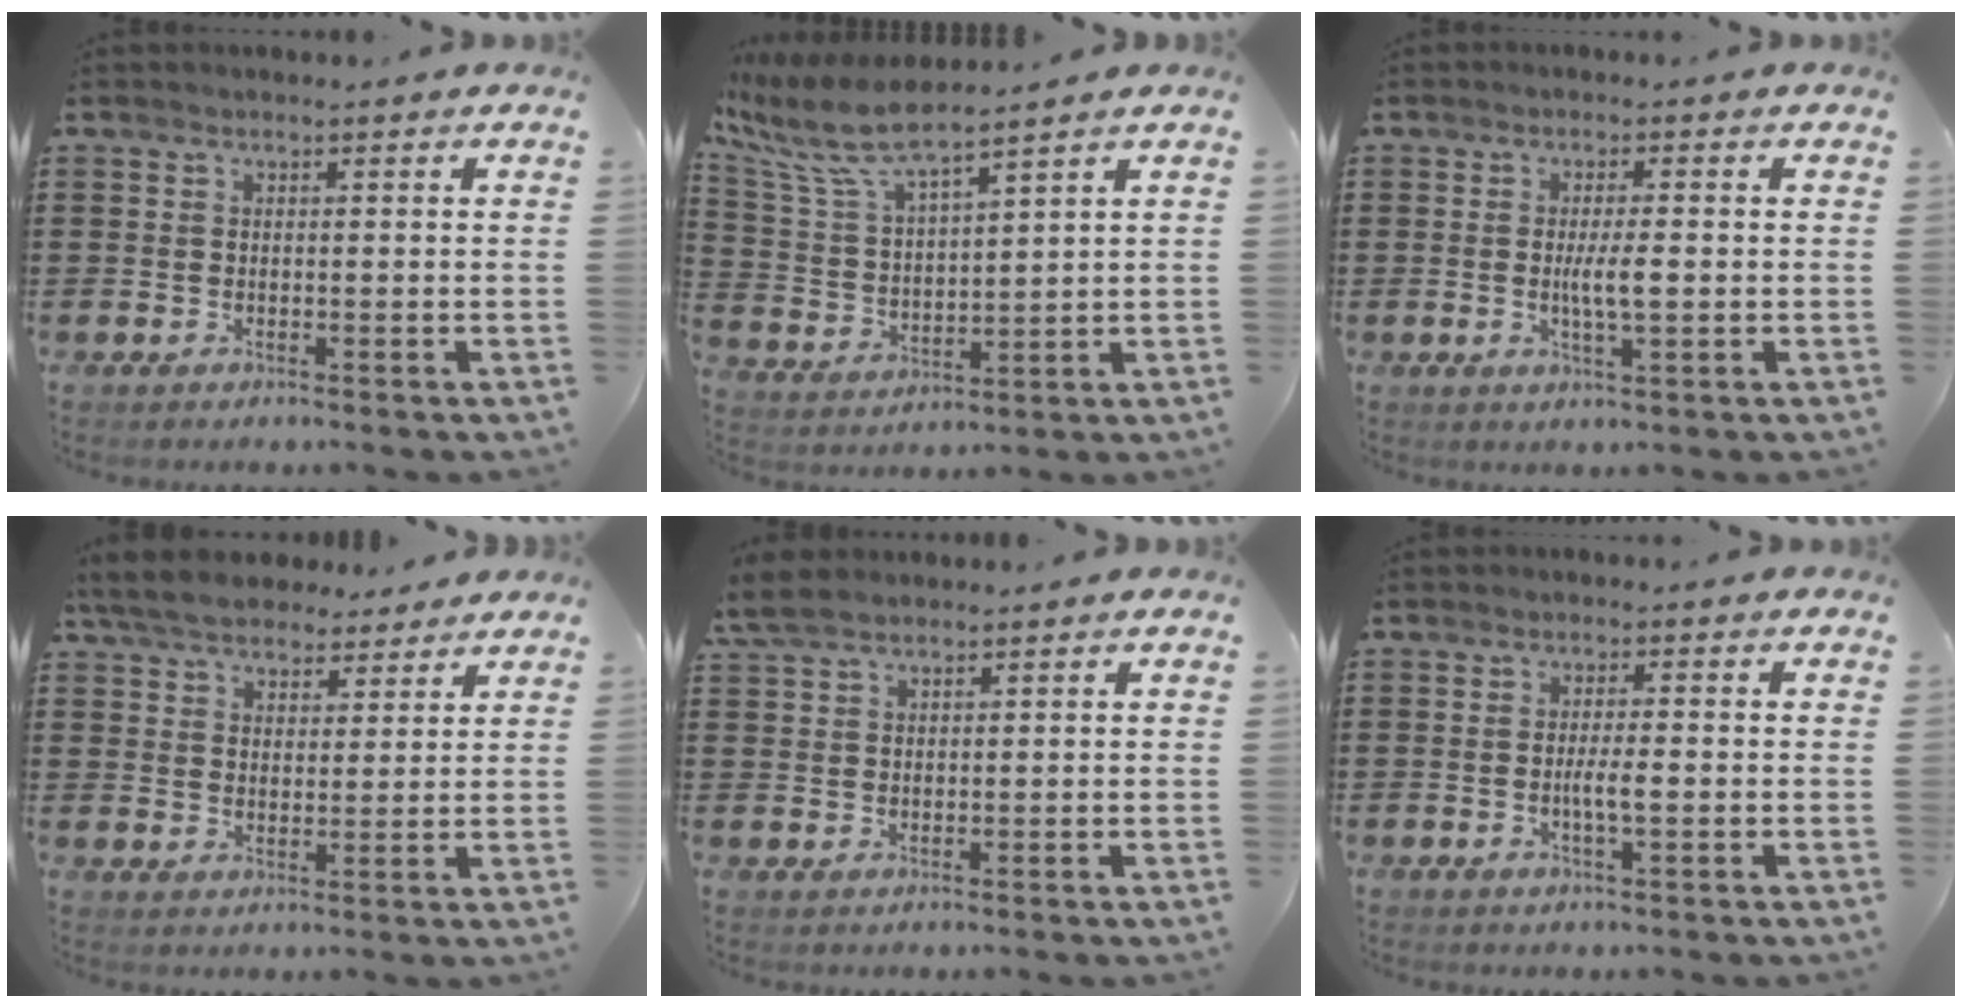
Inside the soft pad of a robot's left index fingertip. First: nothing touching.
{"total": 8.0, "force": [6.6, 0.9, 4.5], "torque": [-0.123, -0.036, 0.110]}
{"total": 4.1, "force": [-0.2, 0.7, 4.0], "torque": [-0.078, -0.004, -0.007]}
{"total": 6.0, "force": [5.4, 2.0, 1.7], "torque": [-0.054, -0.009, 0.099]}
{"total": 3.5, "force": [2.5, 1.3, 2.0], "torque": [-0.054, 0.004, 0.046]}
{"total": 3.2, "force": [-0.6, 0.5, 3.1], "torque": [-0.061, -0.003, -0.013]}